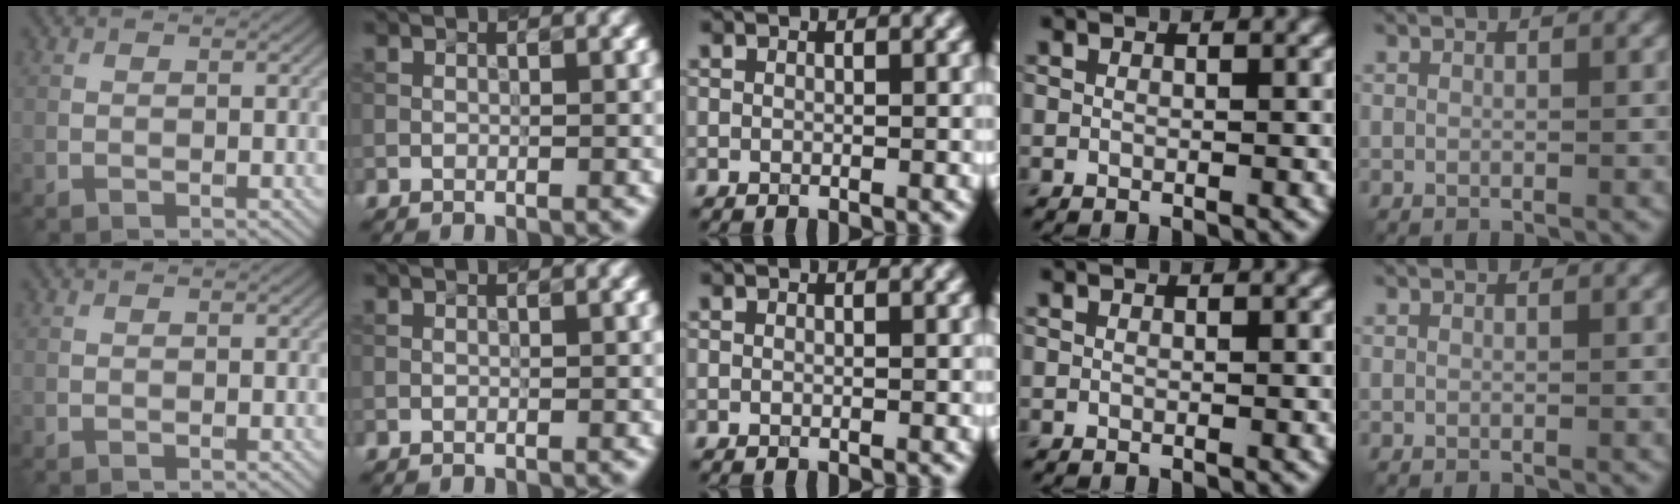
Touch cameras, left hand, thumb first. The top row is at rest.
{}